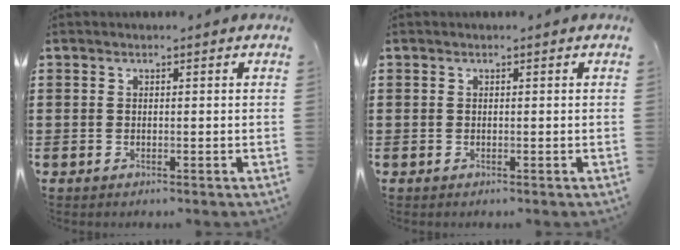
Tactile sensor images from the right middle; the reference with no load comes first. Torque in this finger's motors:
{"motor_torque": [-2.14, 0.00, 0.03, -0.01]}